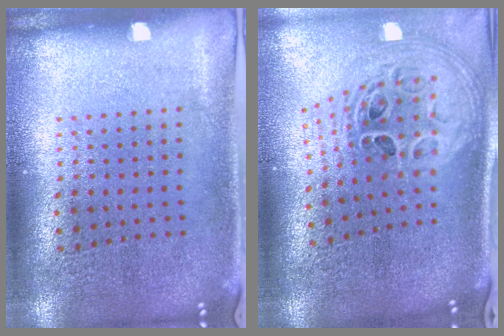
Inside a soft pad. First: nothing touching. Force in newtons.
{"total": 2.6, "press": 1.9, "slide": 1.8}